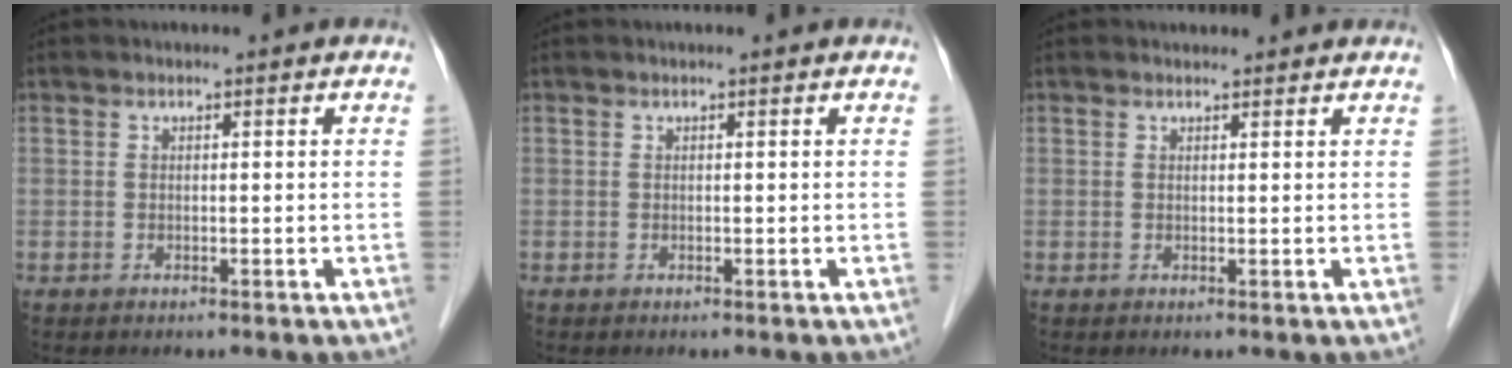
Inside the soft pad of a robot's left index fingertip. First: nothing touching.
{"total": 0.0}
{"total": 2.5, "force": [2.4, 0.7, 0.3], "torque": [-0.009, 0.016, 0.027]}